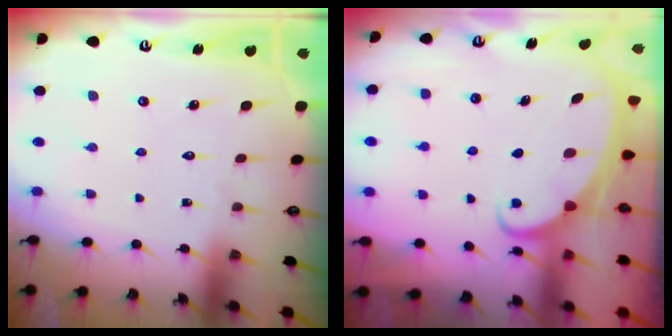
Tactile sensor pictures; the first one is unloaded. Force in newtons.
{"total": 2.0, "press": 2.0, "slide": 0.3}